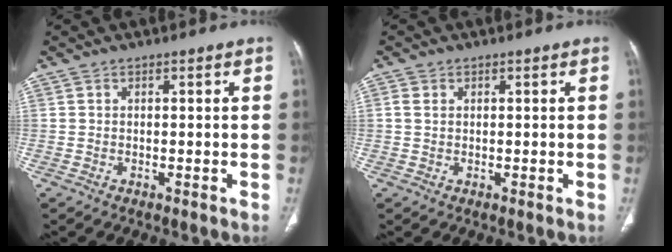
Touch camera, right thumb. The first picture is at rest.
{"total": 1.6, "force": [0.4, 1.3, 1.0], "torque": [-0.024, 0.002, 0.010]}